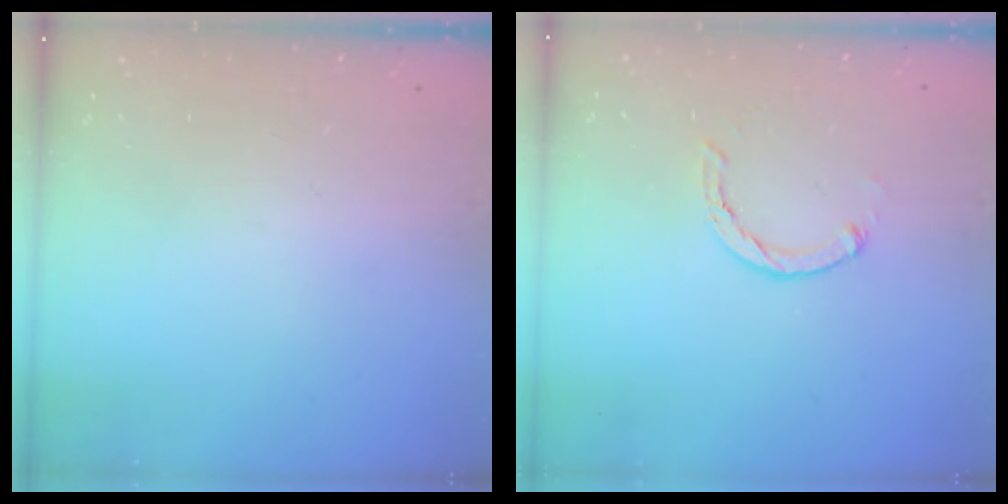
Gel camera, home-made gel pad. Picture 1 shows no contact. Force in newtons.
{"total": 2.0, "press": 2.0, "slide": 0.4}